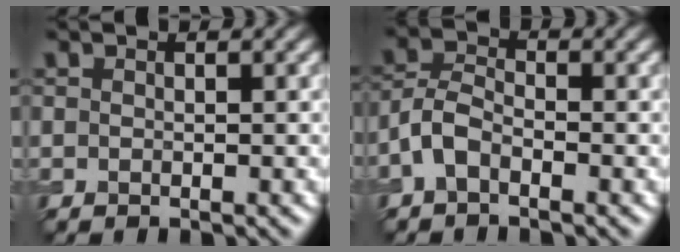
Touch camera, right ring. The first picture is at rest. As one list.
[{"total": 2.7, "force": [-1.5, 1.4, 1.8], "torque": [-0.038, 0.007, -0.040]}]